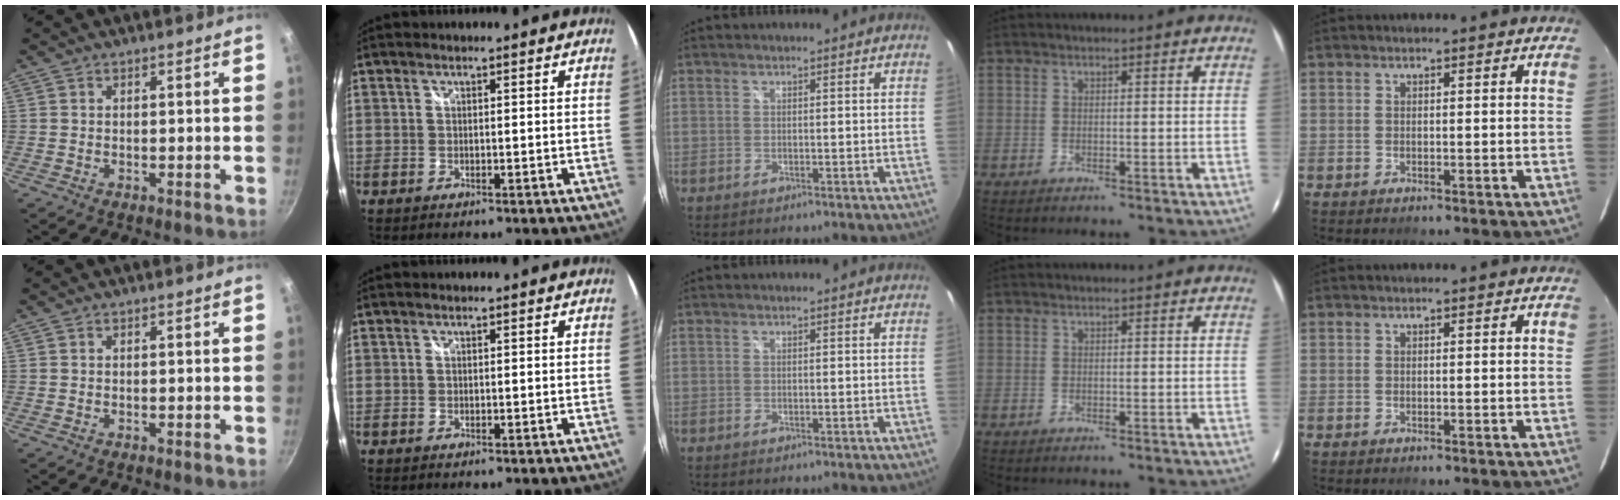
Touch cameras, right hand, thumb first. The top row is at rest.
{}